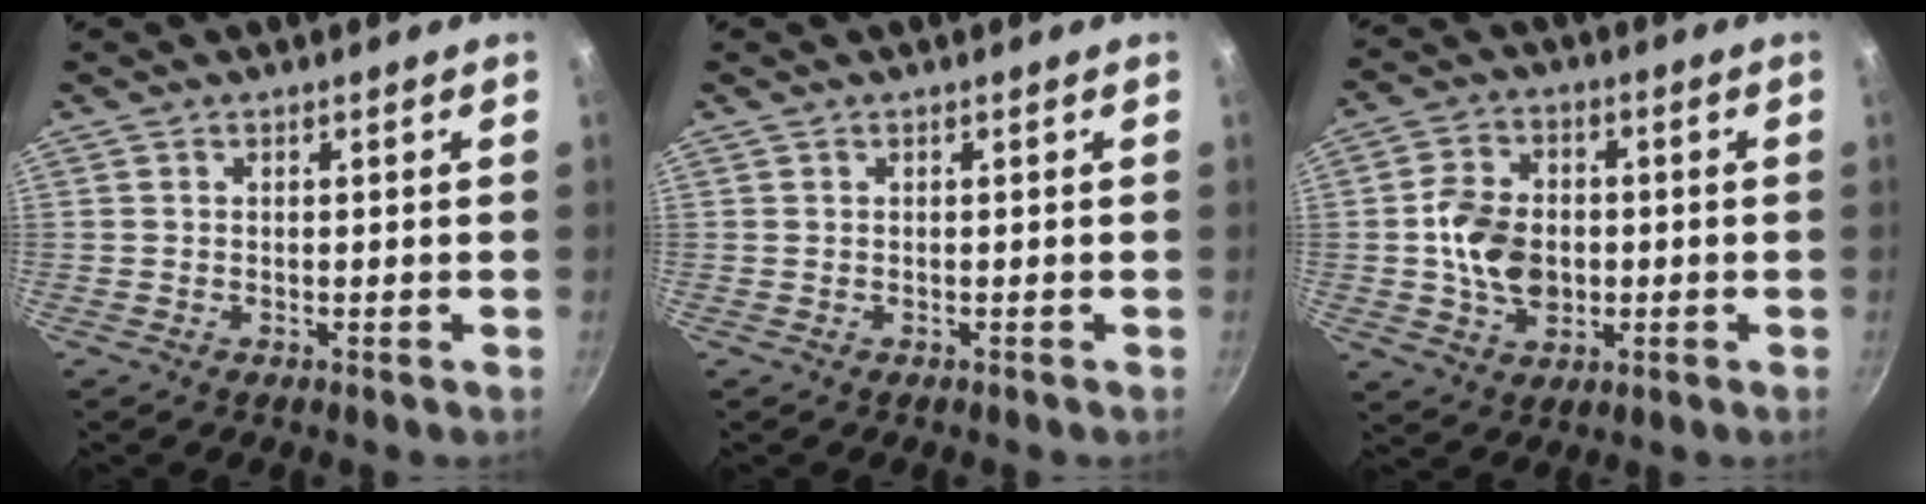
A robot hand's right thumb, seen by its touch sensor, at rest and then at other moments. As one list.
[{"total": 0.0}, {"total": 10.6, "force": [-0.6, 7.9, 7.0], "torque": [-0.102, 0.011, -0.013]}]